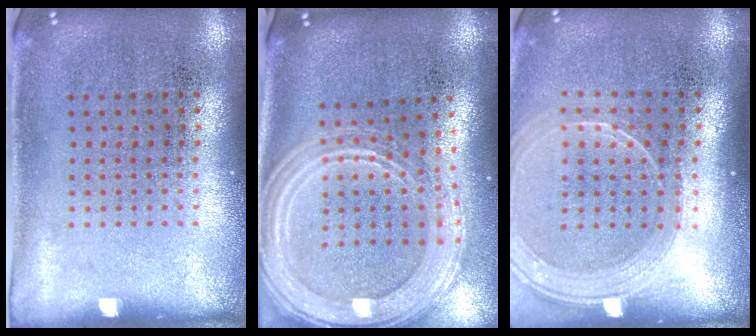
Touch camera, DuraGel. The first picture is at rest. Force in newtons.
{"total": 3.0, "press": 2.5, "slide": 1.6}
{"total": 1.9, "press": 1.8, "slide": 0.8}